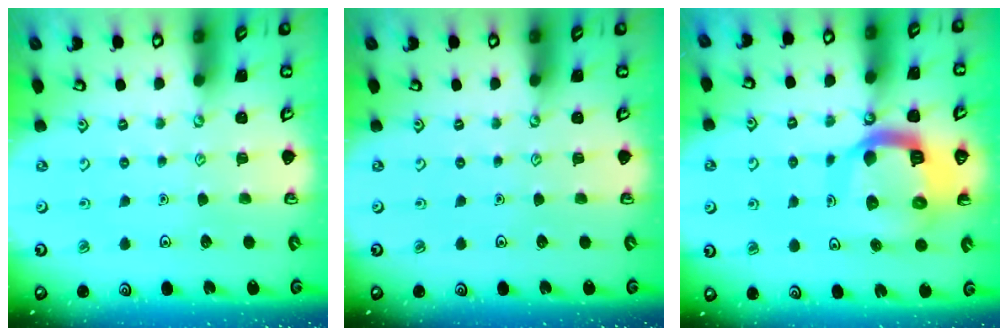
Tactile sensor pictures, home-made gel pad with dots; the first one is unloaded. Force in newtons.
{"total": 0.0}
{"total": 14.7, "press": 14.6, "slide": 1.8}